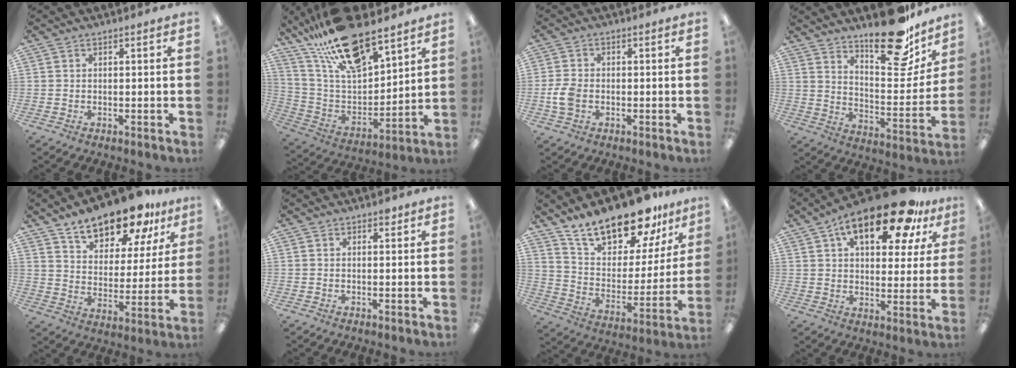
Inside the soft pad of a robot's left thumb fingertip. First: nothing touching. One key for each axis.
{"total": 21.0, "fx": 16.4, "fy": 7.0, "fz": 11.1, "tx": -0.209, "ty": -0.095, "tz": 0.289}
{"total": 5.5, "fx": -1.2, "fy": 3.8, "fz": 3.8, "tx": -0.074, "ty": 0.002, "tz": -0.024}
{"total": 20.9, "fx": 16.4, "fy": 7.2, "fz": 10.7, "tx": -0.144, "ty": -0.121, "tz": 0.273}
{"total": 16.2, "fx": 13.0, "fy": 6.5, "fz": 7.1, "tx": -0.115, "ty": -0.083, "tz": 0.228}
{"total": 1.3, "fx": 1.0, "fy": 0.7, "fz": 0.4, "tx": 0.007, "ty": -0.006, "tz": 0.015}
{"total": 20.5, "fx": 17.0, "fy": 7.5, "fz": 8.6, "tx": -0.143, "ty": -0.120, "tz": 0.297}
{"total": 19.9, "fx": 11.7, "fy": 8.4, "fz": 13.8, "tx": -0.209, "ty": -0.050, "tz": 0.189}